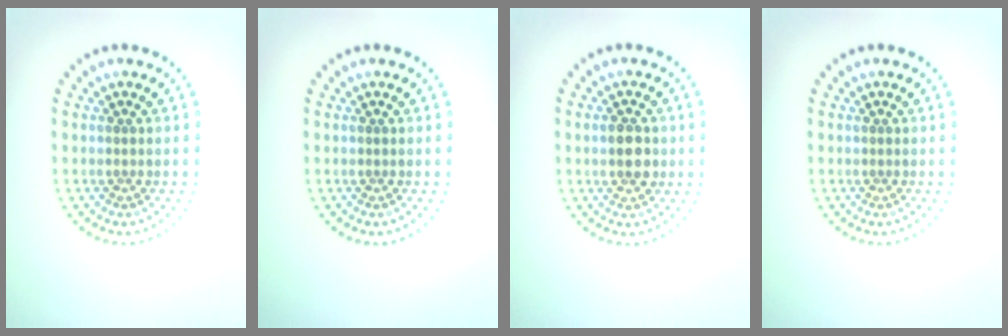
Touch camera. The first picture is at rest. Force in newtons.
{"total": 0.0}
{"total": 2.8, "press": 2.8, "slide": 0.1}
{"total": 0.0}